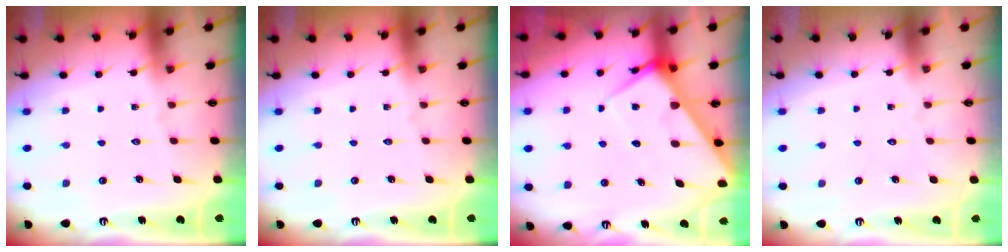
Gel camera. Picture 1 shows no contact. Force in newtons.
{"total": 0.0}
{"total": 6.7, "press": 6.6, "slide": 0.6}
{"total": 1.6, "press": 1.6, "slide": 0.1}